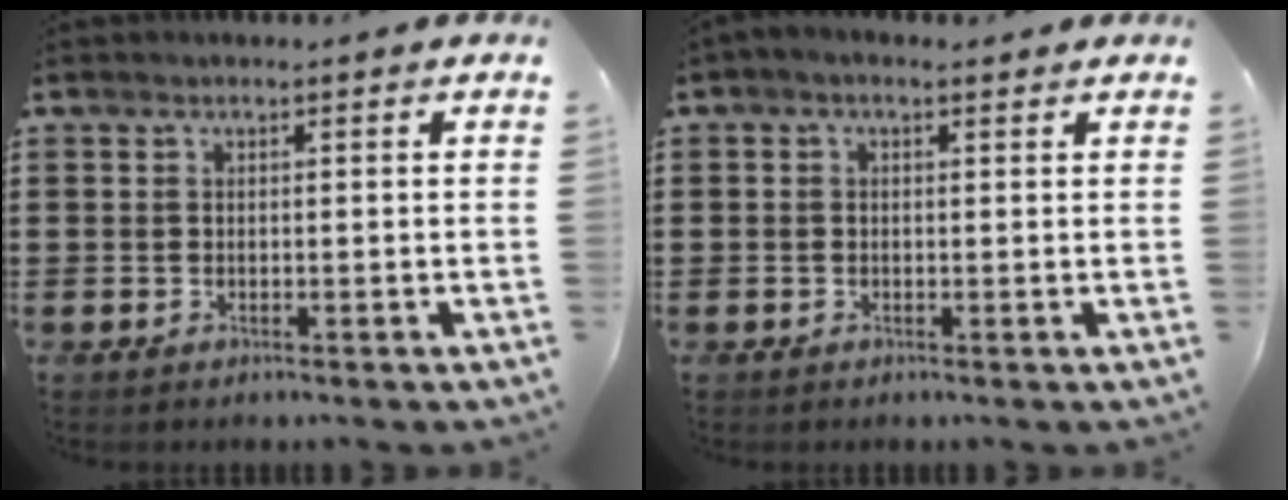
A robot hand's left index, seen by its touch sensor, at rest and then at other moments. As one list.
[{"total": 0.7, "force": [-0.2, 0.3, 0.7], "torque": [-0.013, 0.000, -0.004]}]